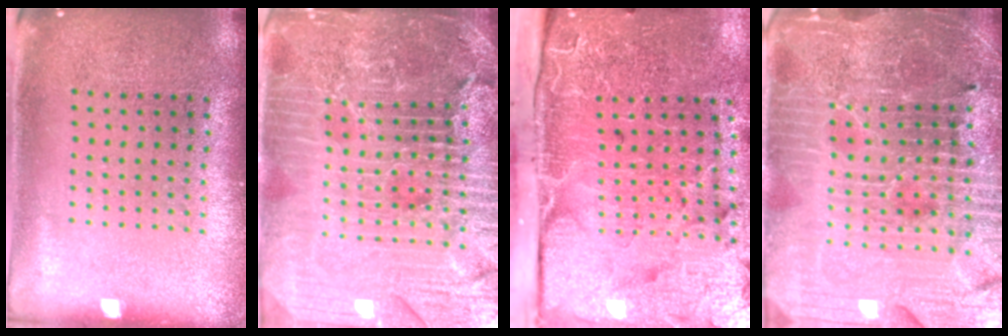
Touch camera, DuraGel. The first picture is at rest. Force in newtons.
{"total": 5.6, "press": 5.0, "slide": 2.5}
{"total": 5.0, "press": 4.0, "slide": 3.1}
{"total": 5.2, "press": 4.8, "slide": 1.8}